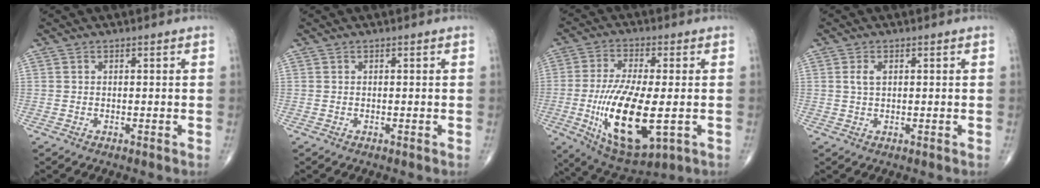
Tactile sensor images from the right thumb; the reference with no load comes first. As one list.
[{"total": 0.0}, {"total": 17.4, "force": [-3.3, 6.3, 15.9], "torque": [-0.302, -0.017, -0.044]}, {"total": 2.1, "force": [0.6, 1.1, 1.7], "torque": [-0.037, 0.004, 0.012]}]